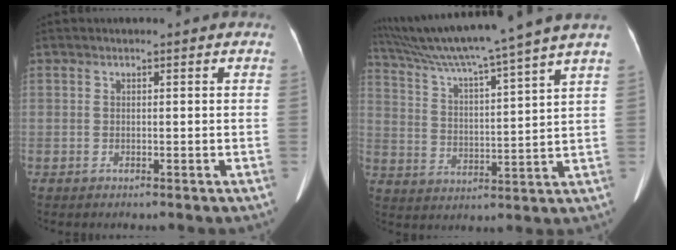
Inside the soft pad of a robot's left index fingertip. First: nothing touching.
{"total": 17.5, "force": [14.5, -2.6, 9.3], "torque": [-0.163, -0.013, 0.222]}